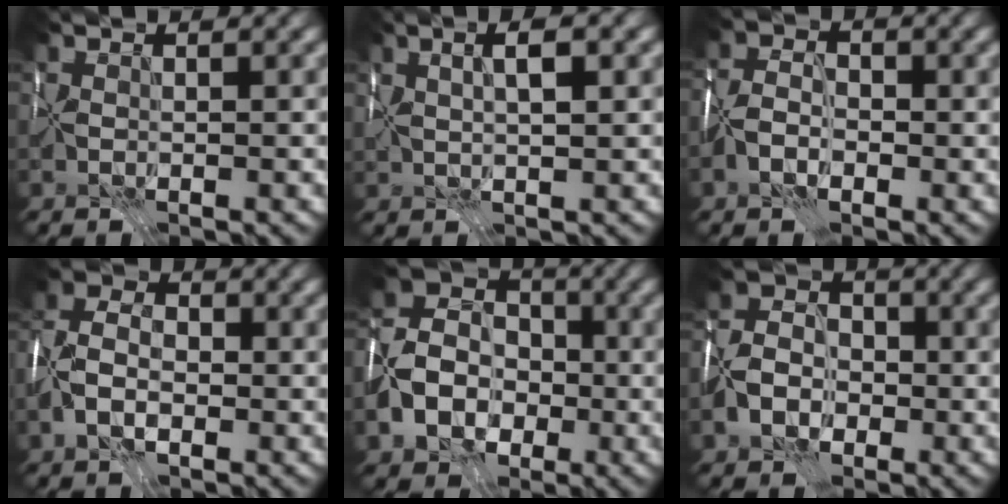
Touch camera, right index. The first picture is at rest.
{"total": 3.1, "force": [1.1, 0.7, 2.9], "torque": [-0.051, 0.005, 0.017]}
{"total": 3.9, "force": [-1.7, 2.5, 2.3], "torque": [-0.049, 0.001, -0.044]}
{"total": 5.7, "force": [-1.5, 3.8, 4.0], "torque": [-0.087, 0.007, -0.041]}
{"total": 8.4, "force": [-2.5, 6.6, 4.5], "torque": [-0.101, -0.004, -0.059]}
{"total": 5.7, "force": [-2.0, 4.5, 3.0], "torque": [-0.064, 0.002, -0.052]}